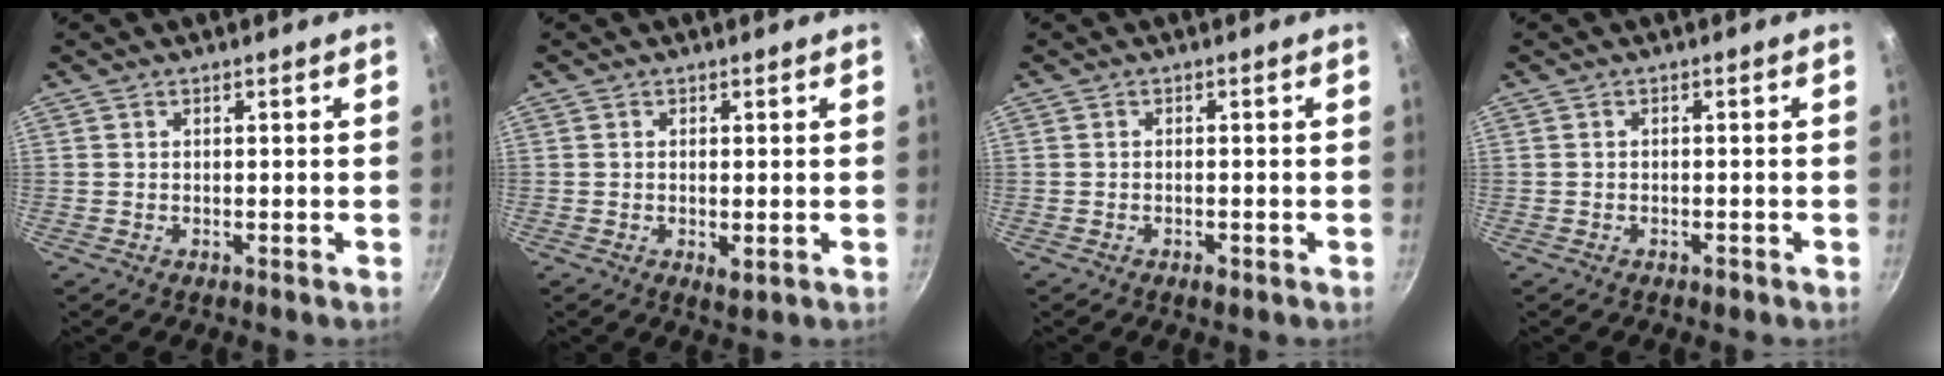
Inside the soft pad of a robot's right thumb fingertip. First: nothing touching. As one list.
[{"total": 2.1, "force": [-0.3, 0.8, 1.9], "torque": [-0.034, -0.008, -0.004]}, {"total": 1.5, "force": [-0.8, 0.6, 1.1], "torque": [-0.023, 0.004, -0.015]}, {"total": 1.3, "force": [-0.8, 0.7, 0.7], "torque": [-0.017, 0.007, -0.010]}]